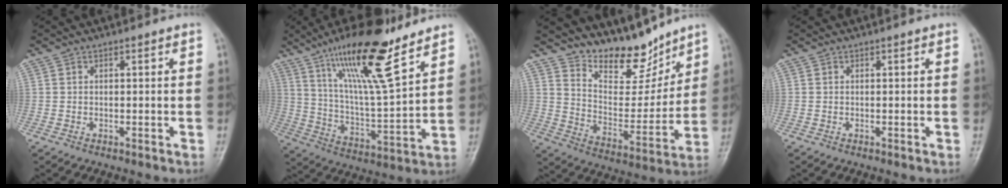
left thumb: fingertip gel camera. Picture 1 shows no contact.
{"total": 19.2, "force": [12.8, 3.8, 13.9], "torque": [-0.223, -0.065, 0.231]}
{"total": 14.2, "force": [12.0, 5.5, 5.2], "torque": [-0.043, -0.086, 0.212]}
{"total": 0.0}